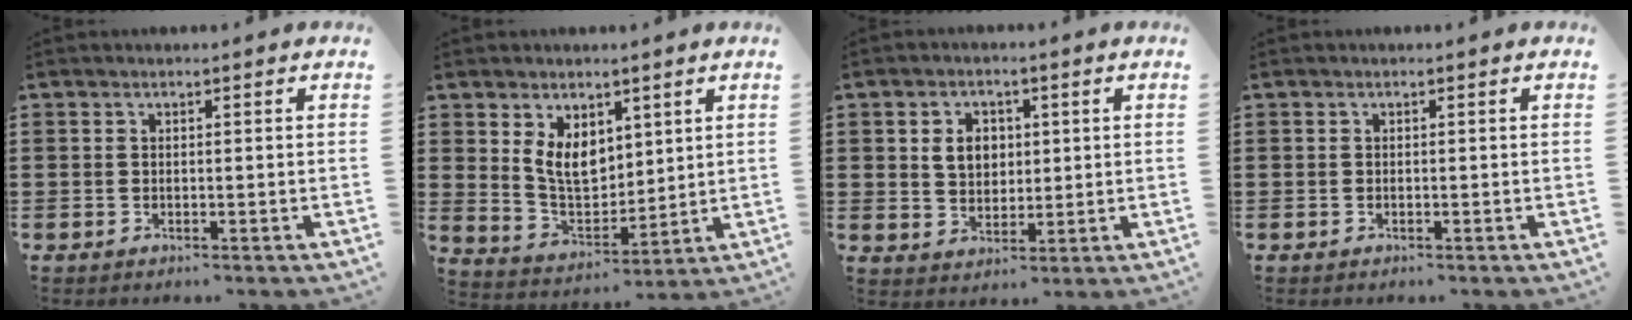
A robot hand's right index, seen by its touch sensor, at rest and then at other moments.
{"total": 7.0, "force": [3.4, 4.6, 4.0], "torque": [-0.086, -0.002, 0.064]}
{"total": 4.7, "force": [1.1, 3.8, 2.6], "torque": [-0.056, 0.011, 0.014]}
{"total": 0.0}